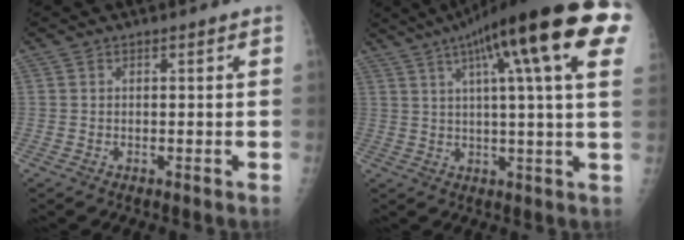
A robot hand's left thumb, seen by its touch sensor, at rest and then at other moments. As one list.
[{"total": 23.5, "force": [10.6, 3.8, 20.6], "torque": [-0.294, 0.013, 0.138]}]